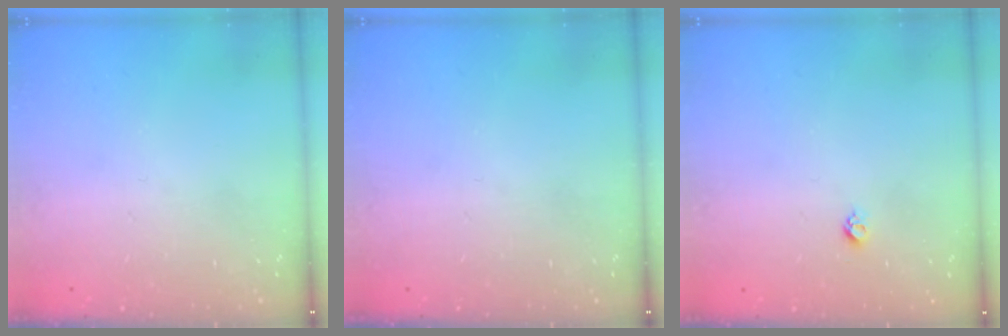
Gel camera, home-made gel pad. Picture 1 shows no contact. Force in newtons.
{"total": 0.0}
{"total": 3.3, "press": 3.3, "slide": 0.5}